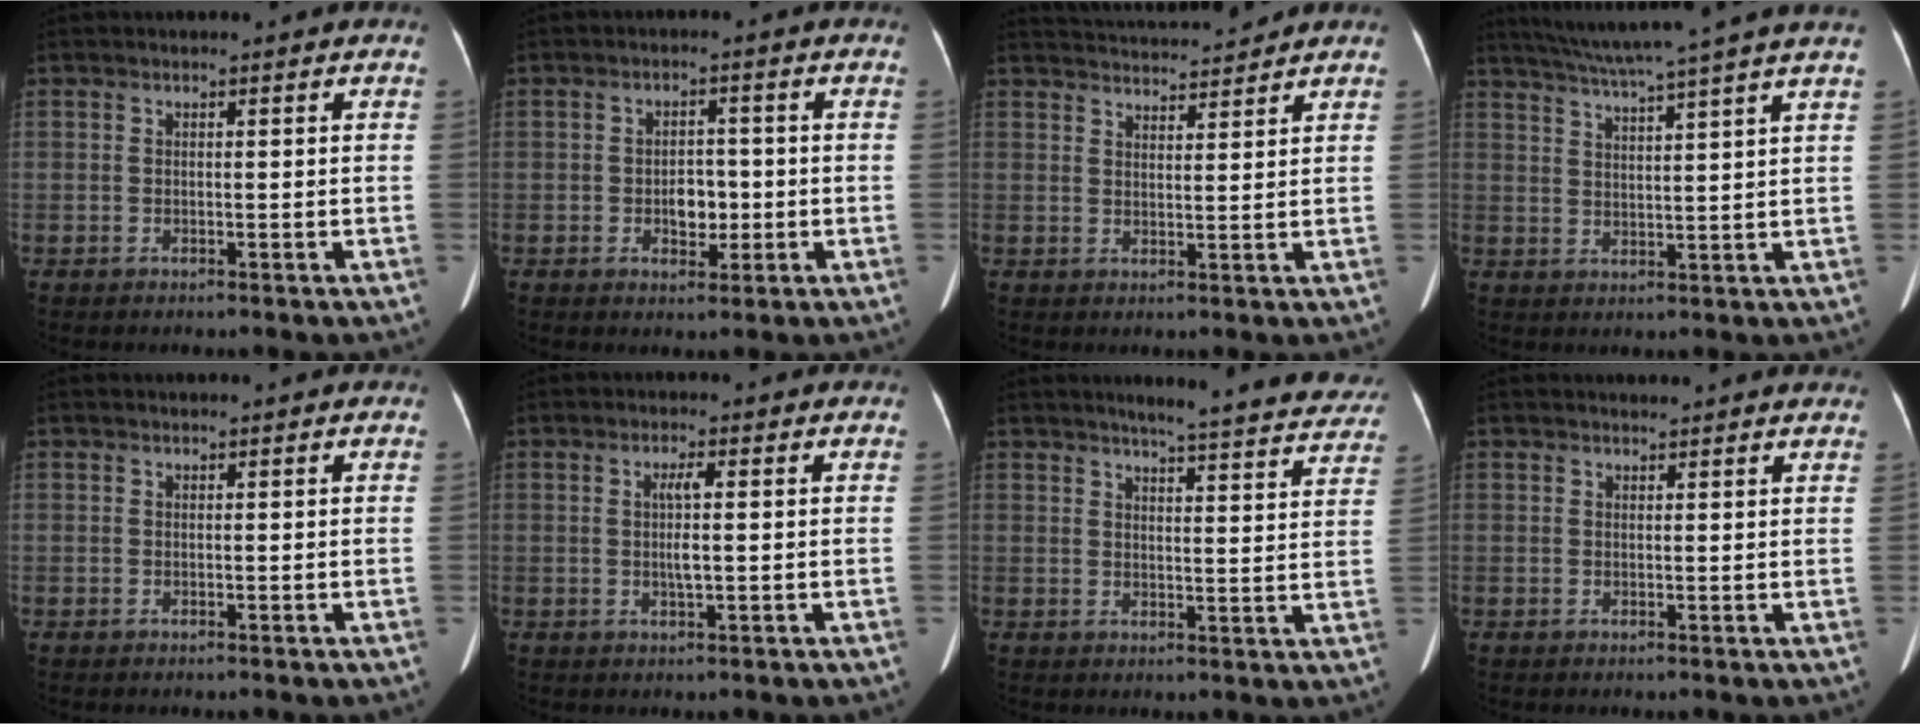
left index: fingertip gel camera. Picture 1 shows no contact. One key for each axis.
{"total": 3.7, "fx": -0.8, "fy": 2.4, "fz": 2.7, "tx": -0.039, "ty": 0.007, "tz": -0.008}
{"total": 8.1, "fx": 7.9, "fy": 0.1, "fz": 1.6, "tx": -0.032, "ty": 0.018, "tz": 0.118}
{"total": 13.5, "fx": 11.3, "fy": -2.0, "fz": 7.1, "tx": -0.123, "ty": 0.003, "tz": 0.154}
{"total": 0.0}
{"total": 3.2, "fx": 0.2, "fy": 0.1, "fz": 3.2, "tx": -0.064, "ty": 0.000, "tz": 0.005}
{"total": 17.7, "fx": 16.3, "fy": 1.8, "fz": 6.7, "tx": -0.069, "ty": -0.038, "tz": 0.179}
{"total": 5.1, "fx": 4.9, "fy": 0.7, "fz": 1.3, "tx": -0.014, "ty": 0.014, "tz": 0.044}